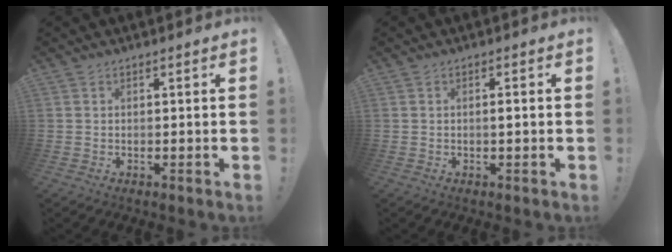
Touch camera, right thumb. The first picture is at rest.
{"total": 1.2, "force": [-0.2, 0.1, 1.2], "torque": [-0.013, -0.002, -0.007]}